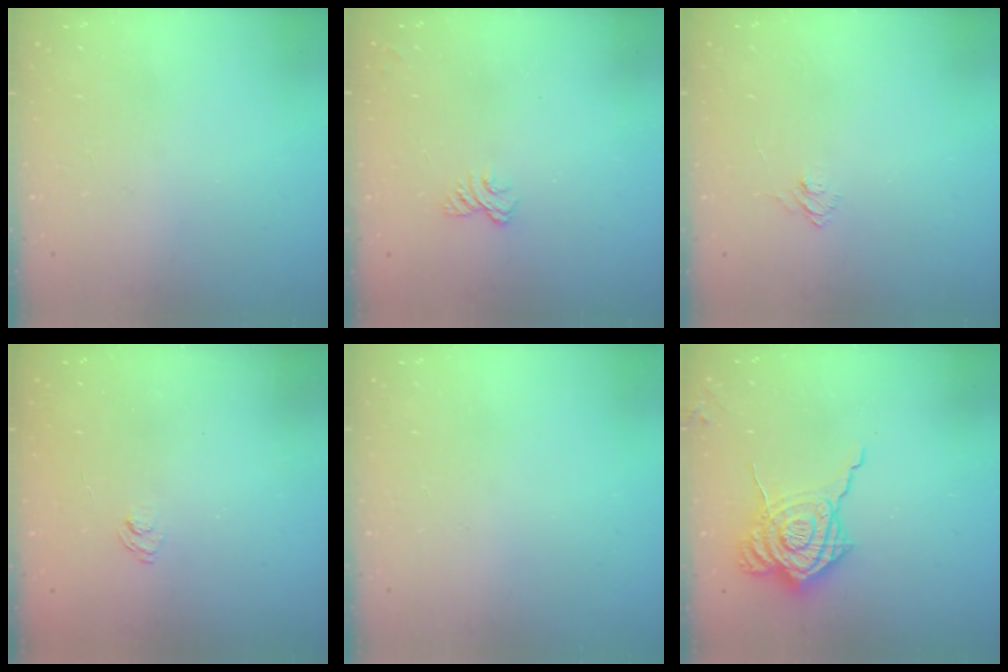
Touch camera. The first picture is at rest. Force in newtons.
{"total": 2.7, "press": 2.3, "slide": 1.4}
{"total": 4.5, "press": 4.4, "slide": 0.4}
{"total": 2.4, "press": 2.0, "slide": 1.2}
{"total": 0.0}
{"total": 13.8, "press": 13.8, "slide": 1.0}